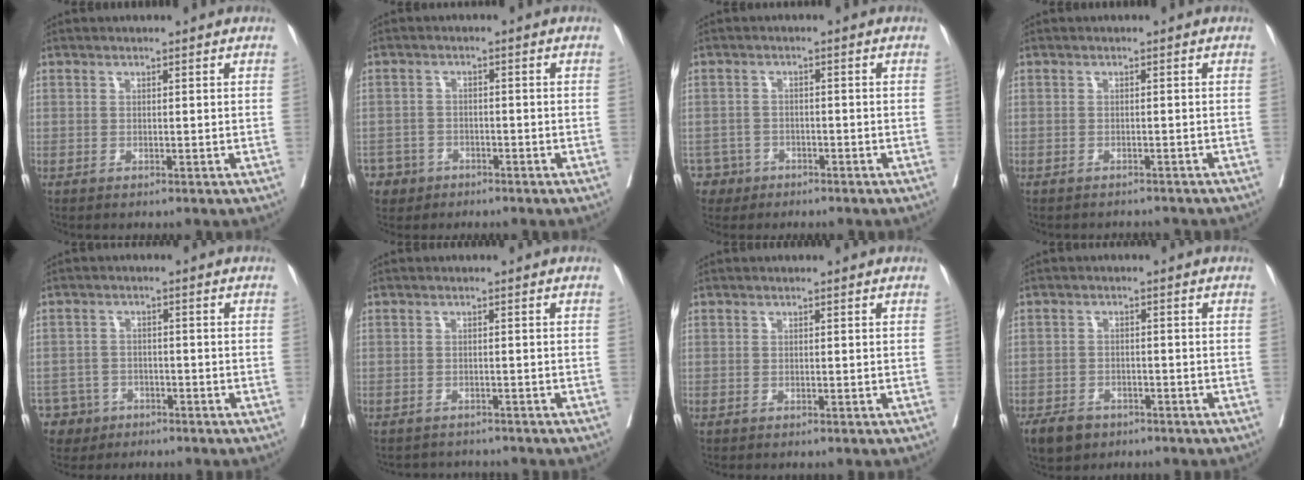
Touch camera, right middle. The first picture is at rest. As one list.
[{"total": 4.6, "force": [-2.9, 3.6, -0.1], "torque": [0.000, 0.010, -0.048]}, {"total": 3.9, "force": [-2.5, 3.0, -0.5], "torque": [0.008, 0.011, -0.041]}, {"total": 3.7, "force": [-3.5, 1.1, 0.2], "torque": [0.002, -0.003, -0.041]}, {"total": 5.2, "force": [-3.2, 4.1, 0.0], "torque": [0.000, 0.010, -0.051]}, {"total": 4.1, "force": [-3.9, 1.2, 0.0], "torque": [0.004, 0.000, -0.051]}, {"total": 0.0}, {"total": 4.8, "force": [-3.4, 3.0, 1.6], "torque": [-0.029, 0.001, -0.054]}]